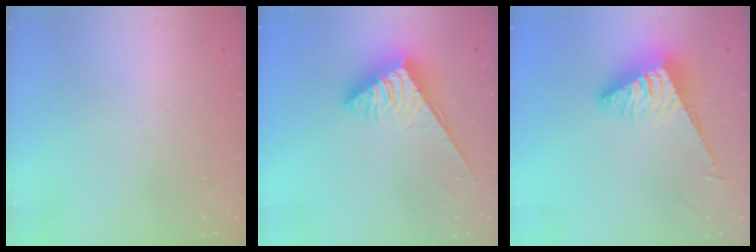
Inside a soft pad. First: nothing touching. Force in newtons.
{"total": 3.8, "press": 3.7, "slide": 0.6}
{"total": 4.2, "press": 4.2, "slide": 0.3}